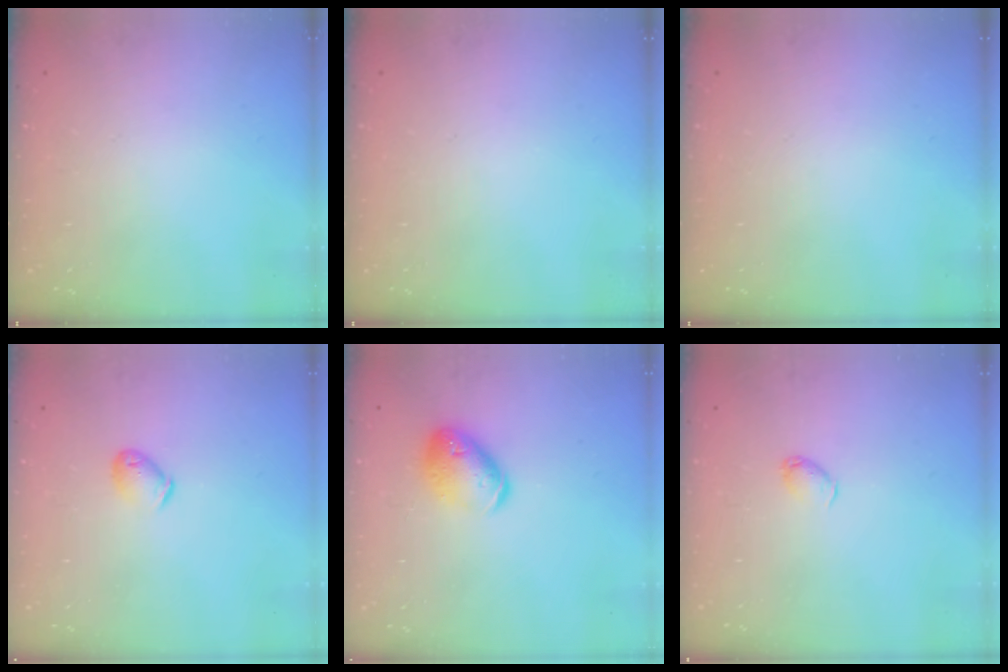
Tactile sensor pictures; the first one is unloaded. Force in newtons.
{"total": 0.0}
{"total": 0.0}
{"total": 5.2, "press": 5.2, "slide": 0.7}
{"total": 12.5, "press": 12.3, "slide": 2.2}
{"total": 2.9, "press": 2.8, "slide": 0.6}